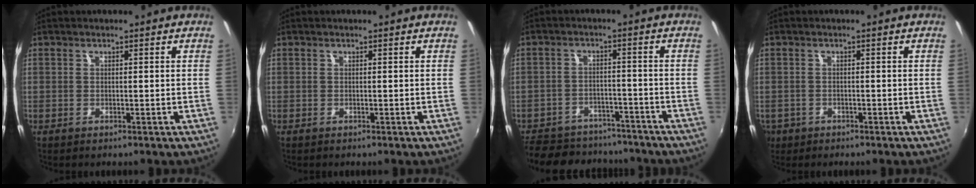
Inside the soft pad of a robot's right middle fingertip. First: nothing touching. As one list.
[{"total": 0.0}, {"total": 18.1, "force": [-14.9, 8.3, 6.3], "torque": [-0.156, 0.018, -0.203]}, {"total": 4.5, "force": [-2.1, 3.6, 1.6], "torque": [-0.046, -0.008, -0.034]}]